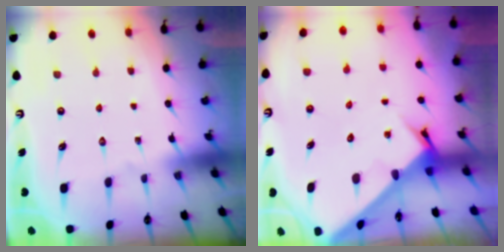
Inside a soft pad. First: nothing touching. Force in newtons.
{"total": 2.8, "press": 2.8, "slide": 0.3}